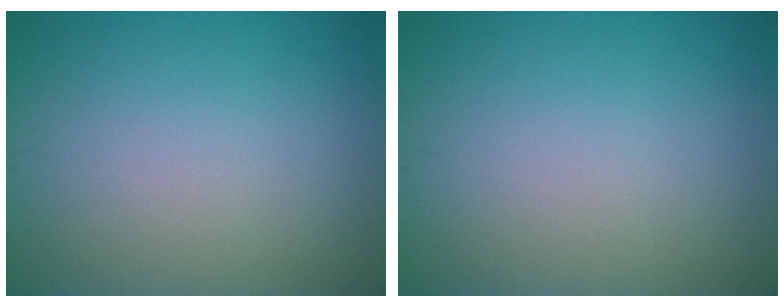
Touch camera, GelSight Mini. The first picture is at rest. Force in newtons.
{"total": 0.0}